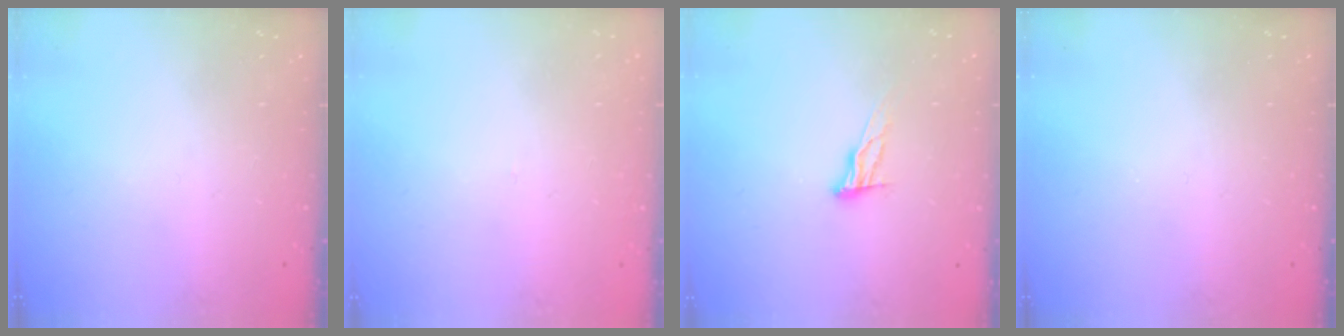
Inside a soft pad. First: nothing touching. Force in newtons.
{"total": 2.7, "press": 2.7, "slide": 0.3}
{"total": 9.2, "press": 8.9, "slide": 2.5}
{"total": 0.0}